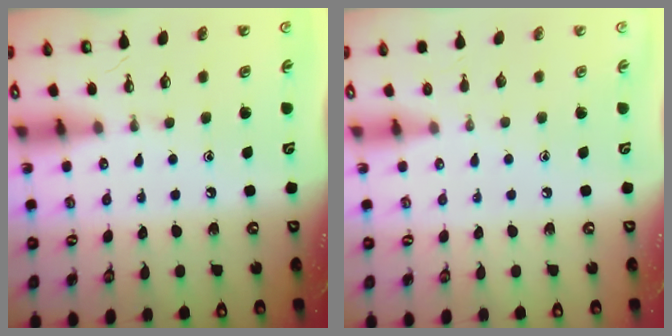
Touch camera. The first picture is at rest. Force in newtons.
{"total": 0.0}